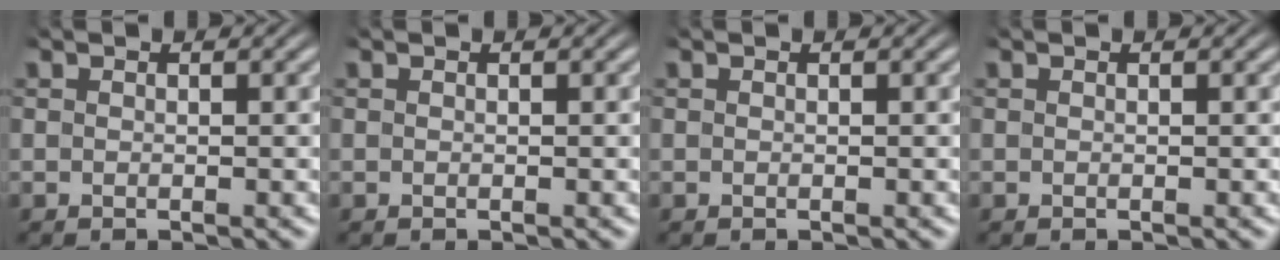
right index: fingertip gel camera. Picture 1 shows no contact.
{"total": 0.0}
{"total": 0.0}
{"total": 0.0}